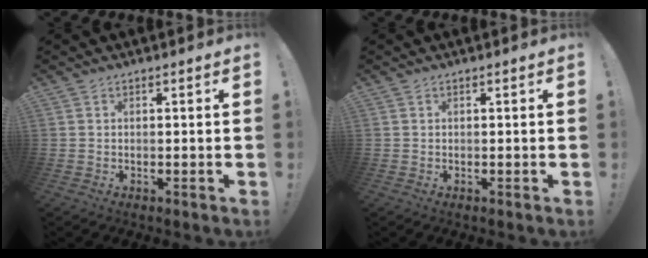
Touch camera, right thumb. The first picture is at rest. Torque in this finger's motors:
{"motor_torque": [0.00, 0.00, 0.00, 0.00, -0.03]}